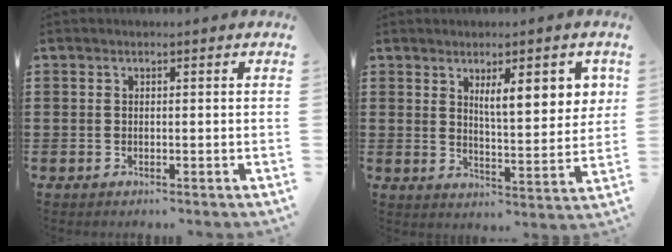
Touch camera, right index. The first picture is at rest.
{"total": 7.7, "force": [3.4, 2.3, 6.5], "torque": [-0.107, -0.005, 0.052]}